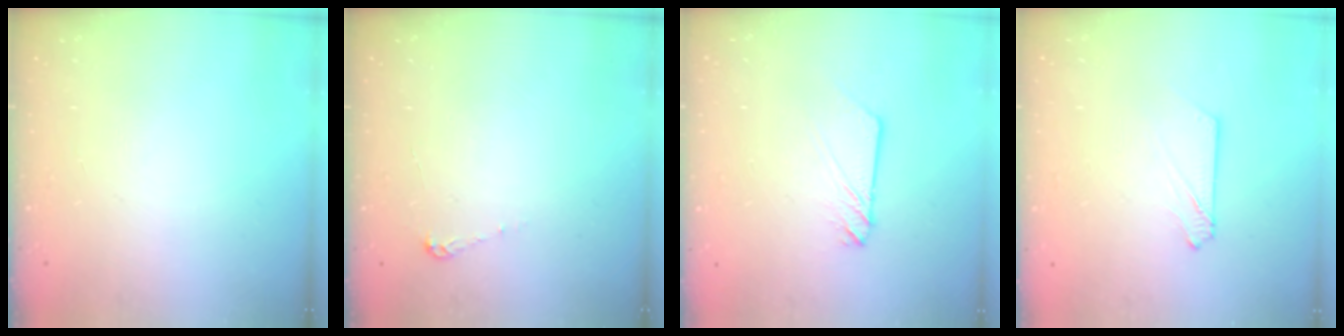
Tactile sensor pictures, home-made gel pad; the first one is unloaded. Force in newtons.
{"total": 3.9, "press": 3.9, "slide": 0.3}
{"total": 3.0, "press": 3.0, "slide": 0.2}
{"total": 3.0, "press": 3.0, "slide": 0.4}